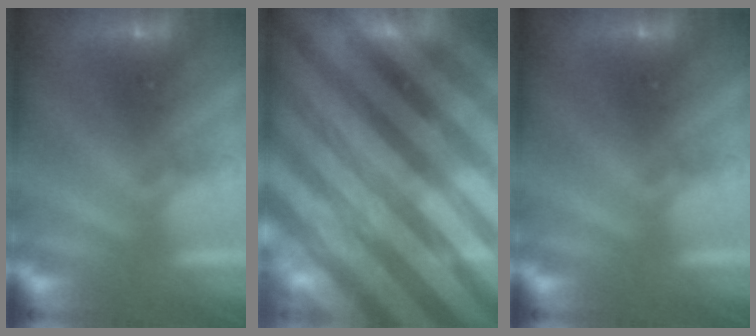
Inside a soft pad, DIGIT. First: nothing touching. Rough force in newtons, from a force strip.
{"total": 7.6}
{"total": 0.0}